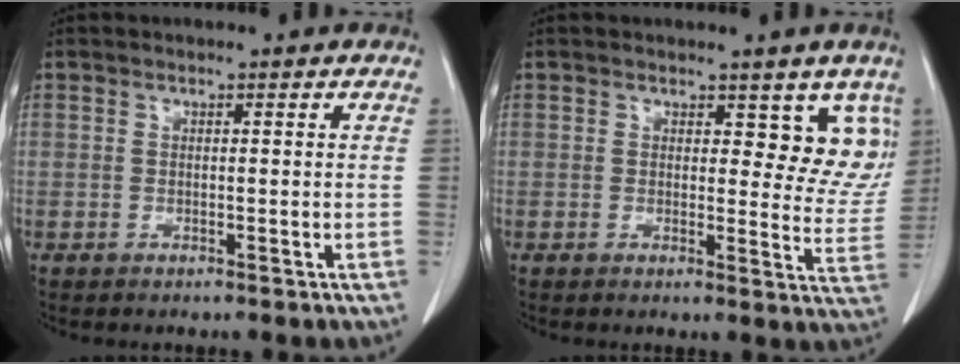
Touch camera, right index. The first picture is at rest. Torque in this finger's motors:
{"motor_torque": [-0.04, 0.31, 0.05, 0.00]}